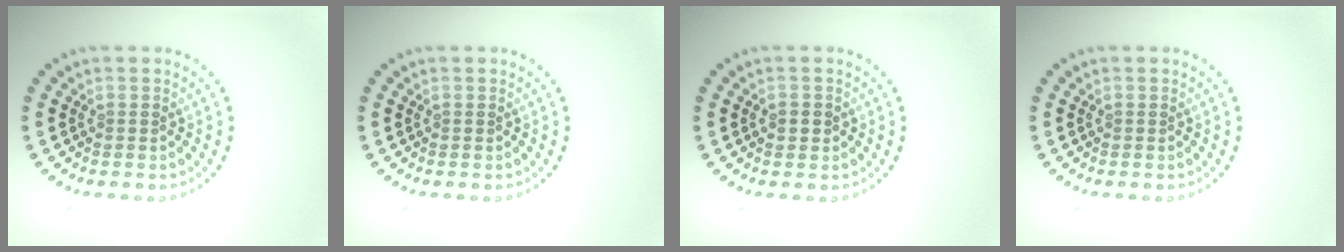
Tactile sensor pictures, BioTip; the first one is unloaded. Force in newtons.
{"total": 0.0}
{"total": 1.2, "press": 1.1, "slide": 0.3}
{"total": 0.0}